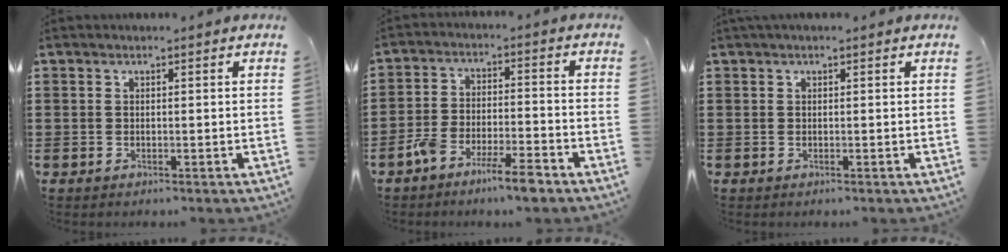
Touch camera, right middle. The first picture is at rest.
{"total": 6.4, "force": [-5.2, 1.1, 3.6], "torque": [-0.076, 0.003, -0.098]}
{"total": 0.5, "force": [0.3, 0.0, 0.4], "torque": [-0.008, 0.001, 0.006]}